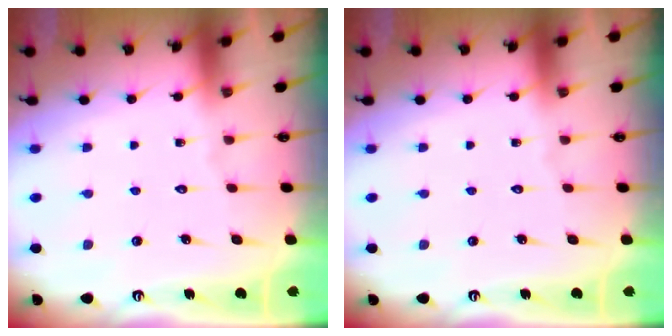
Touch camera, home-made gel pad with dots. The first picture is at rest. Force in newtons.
{"total": 0.0}